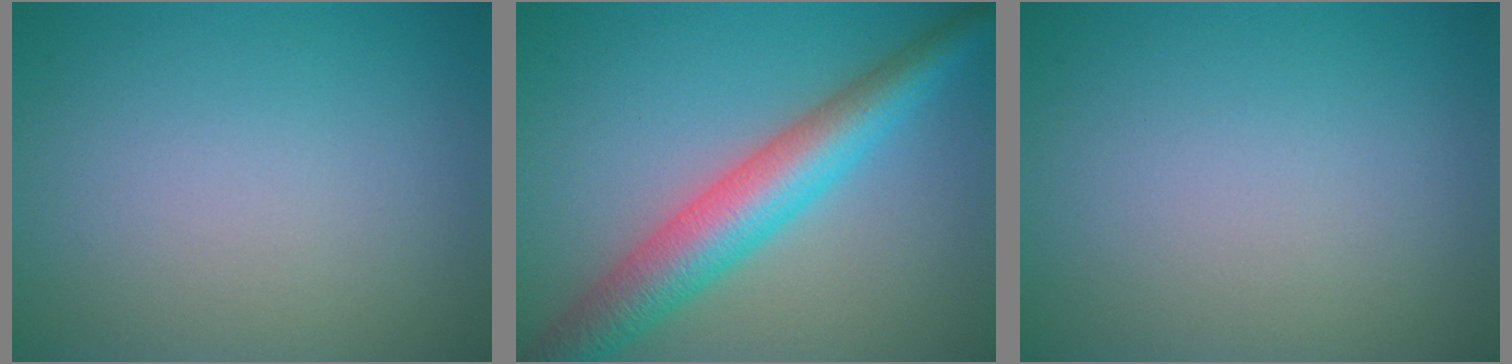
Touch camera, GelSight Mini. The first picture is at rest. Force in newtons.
{"total": 7.0, "press": 7.0, "slide": 0.0}
{"total": 0.0}